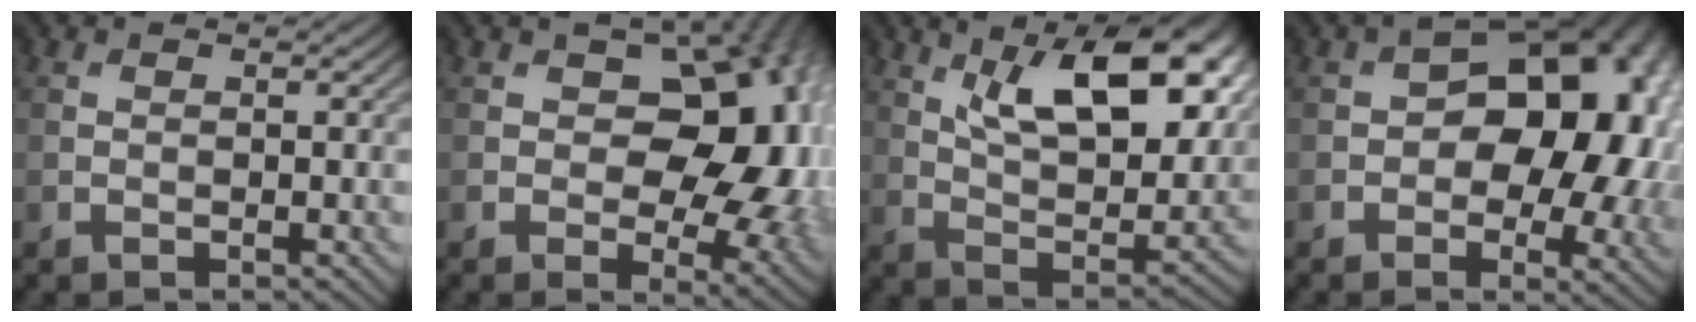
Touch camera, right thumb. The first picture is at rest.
{"total": 15.8, "force": [1.6, 9.8, 12.3], "torque": [-0.135, -0.016, 0.039]}
{"total": 16.6, "force": [7.3, 7.3, 13.0], "torque": [-0.198, 0.011, 0.118]}
{"total": 16.1, "force": [0.8, 10.3, 12.3], "torque": [-0.127, -0.008, 0.021]}